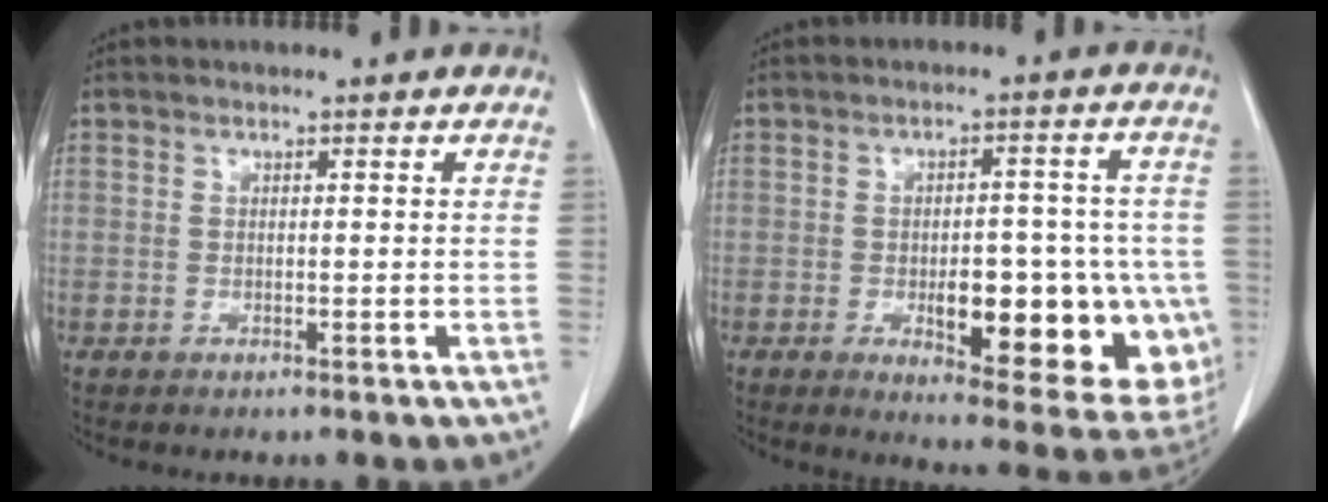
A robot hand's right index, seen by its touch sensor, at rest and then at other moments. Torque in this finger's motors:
{"motor_torque": [1.62, -0.52, 0.75, 0.09]}